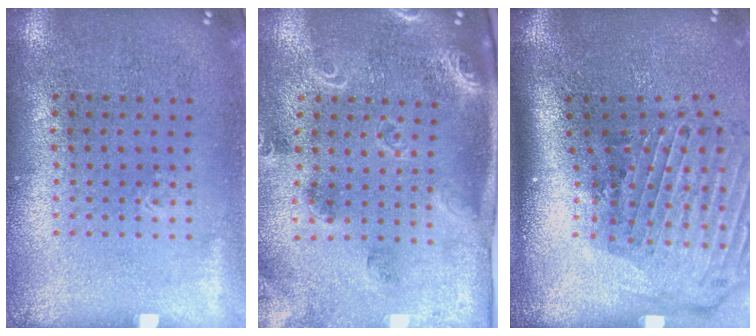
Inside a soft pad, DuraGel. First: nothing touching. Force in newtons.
{"total": 1.7, "press": 1.7, "slide": 0.3}
{"total": 3.2, "press": 2.1, "slide": 2.4}